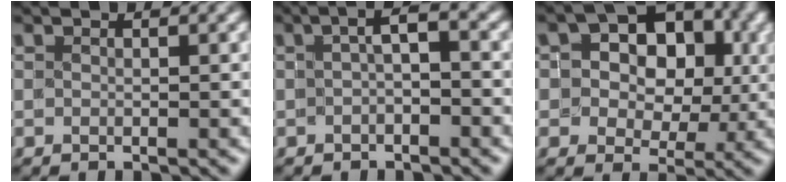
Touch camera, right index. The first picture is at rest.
{"total": 2.0, "force": [0.0, 0.7, 1.9], "torque": [-0.019, 0.003, -0.002]}
{"total": 8.7, "force": [1.4, 7.4, 4.4], "torque": [-0.075, -0.007, 0.011]}